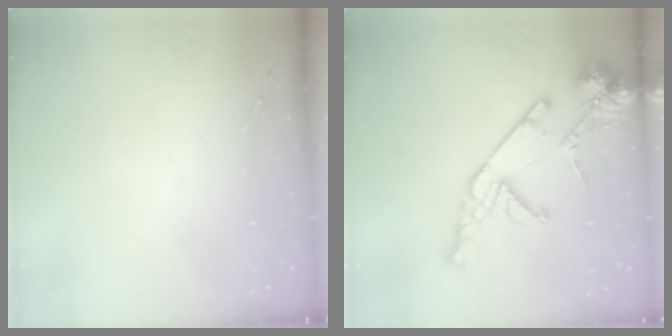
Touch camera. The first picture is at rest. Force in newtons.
{"total": 16.2, "press": 16.0, "slide": 2.5}